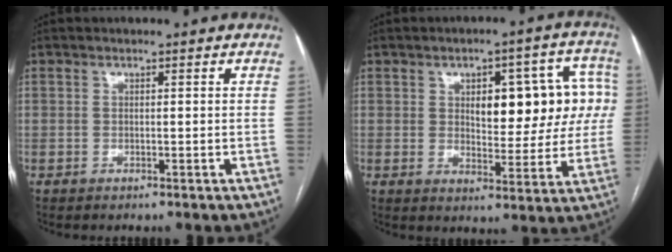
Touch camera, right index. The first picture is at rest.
{"total": 13.0, "force": [2.5, 5.7, 11.4], "torque": [-0.130, 0.035, 0.040]}